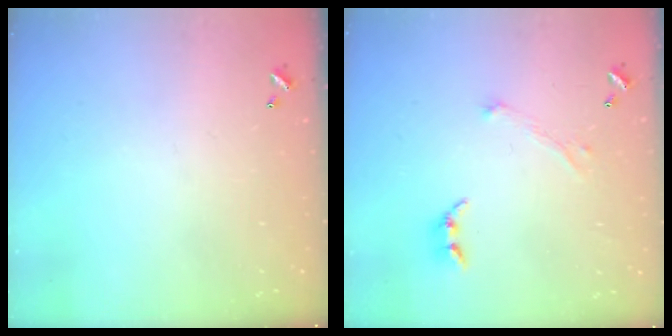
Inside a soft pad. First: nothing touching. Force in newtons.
{"total": 2.4, "press": 2.2, "slide": 0.9}